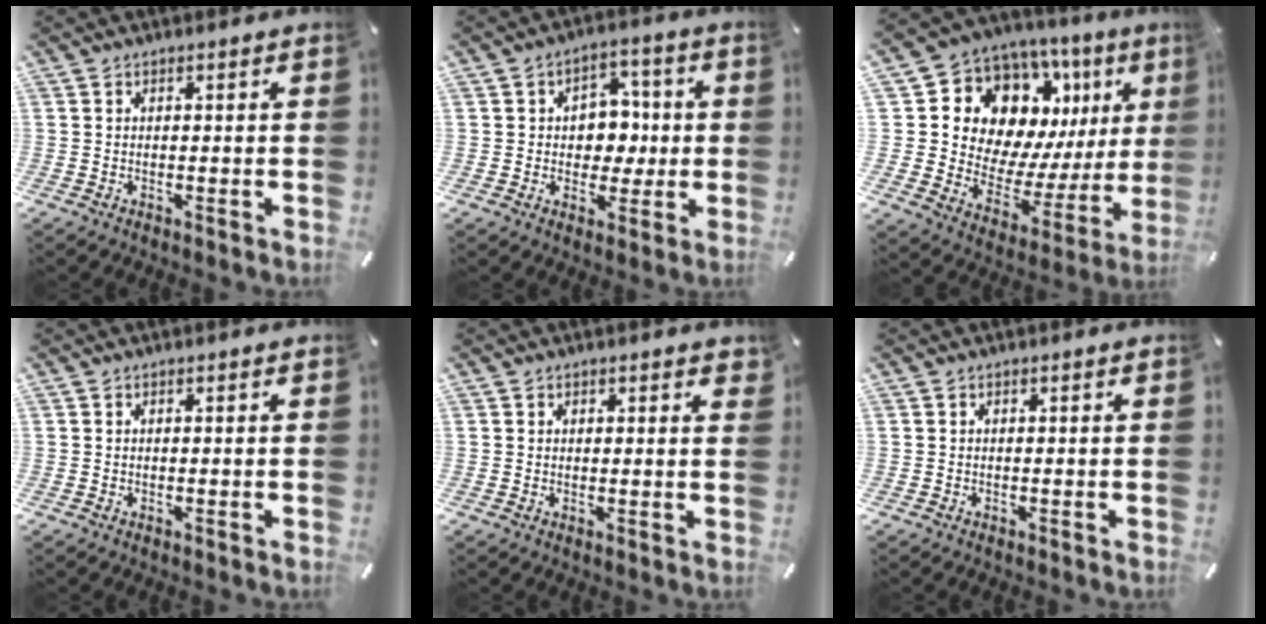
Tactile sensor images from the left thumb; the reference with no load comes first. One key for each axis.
{"total": 8.0, "fx": 0.0, "fy": 7.2, "fz": 3.4, "tx": -0.040, "ty": 0.006, "tz": -0.001}
{"total": 15.4, "fx": 8.7, "fy": 11.0, "fz": 6.3, "tx": -0.097, "ty": -0.086, "tz": 0.165}
{"total": 0.0}
{"total": 1.0, "fx": 0.8, "fy": 0.6, "fz": 0.4, "tx": 0.009, "ty": -0.006, "tz": 0.011}
{"total": 0.0}